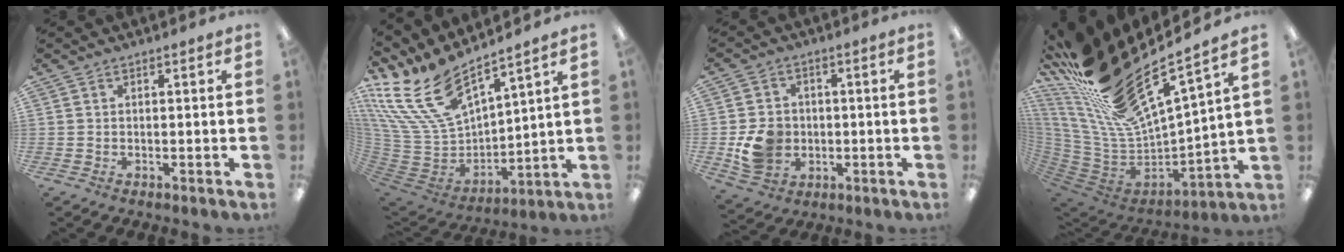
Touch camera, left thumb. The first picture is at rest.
{"total": 20.0, "force": [14.0, 8.4, 11.6], "torque": [-0.269, -0.098, 0.254]}
{"total": 8.5, "force": [-1.4, 7.4, 4.1], "torque": [-0.078, 0.016, -0.018]}
{"total": 23.6, "force": [17.9, 5.5, 14.5], "torque": [-0.266, -0.150, 0.315]}